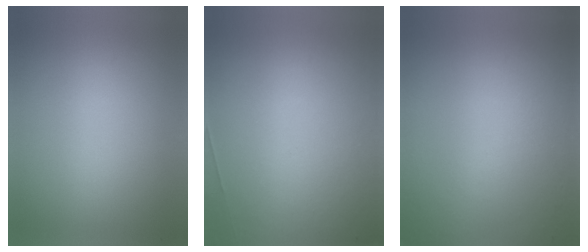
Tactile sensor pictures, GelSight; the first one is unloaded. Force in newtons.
{"total": 4.5}
{"total": 5.1}